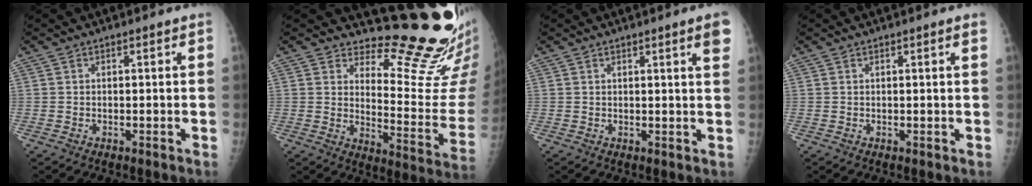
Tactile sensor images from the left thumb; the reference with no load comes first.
{"total": 17.5, "force": [16.3, 3.6, 5.1], "torque": [-0.018, -0.194, 0.198]}
{"total": 3.3, "force": [1.8, -0.1, 2.7], "torque": [-0.032, -0.008, 0.022]}
{"total": 1.0, "force": [0.6, -0.2, 0.8], "torque": [-0.012, 0.001, 0.008]}